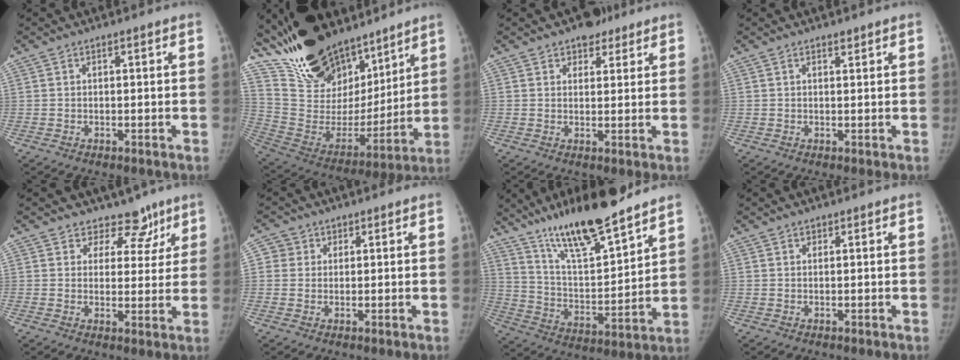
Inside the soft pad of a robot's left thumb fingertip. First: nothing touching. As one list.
[{"total": 26.6, "force": [21.3, 11.7, 10.8], "torque": [-0.163, -0.093, 0.377]}, {"total": 4.3, "force": [3.0, 2.8, 1.1], "torque": [0.008, -0.014, 0.045]}, {"total": 0.8, "force": [0.7, 0.2, 0.3], "torque": [-0.006, -0.004, 0.011]}, {"total": 7.7, "force": [5.8, 5.0, 0.8], "torque": [0.030, -0.029, 0.073]}, {"total": 2.7, "force": [0.9, 2.6, 0.0], "torque": [0.016, 0.000, 0.011]}, {"total": 19.5, "force": [15.1, 3.8, 11.9], "torque": [-0.177, -0.077, 0.269]}, {"total": 0.6, "force": [0.6, 0.3, 0.1], "torque": [-0.001, -0.003, 0.010]}]